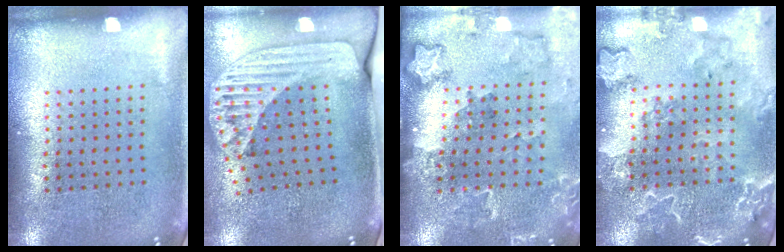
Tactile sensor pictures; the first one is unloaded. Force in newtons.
{"total": 2.4, "press": 1.8, "slide": 1.7}
{"total": 1.8, "press": 1.8, "slide": 0.2}
{"total": 2.7, "press": 2.5, "slide": 1.0}